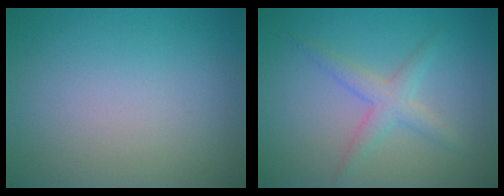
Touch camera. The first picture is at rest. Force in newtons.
{"total": 2.5, "press": 2.5, "slide": 0.1}